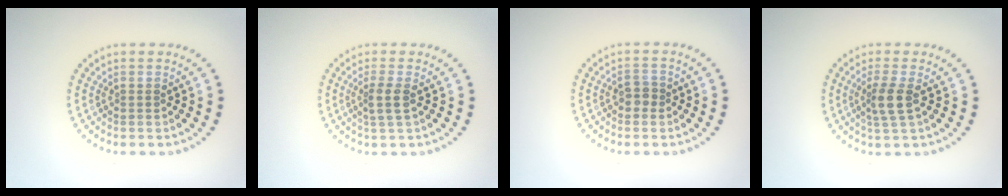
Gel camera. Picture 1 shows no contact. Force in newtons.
{"total": 1.8, "press": 1.5, "slide": 0.9}
{"total": 1.5, "press": 1.4, "slide": 0.3}
{"total": 2.4, "press": 1.9, "slide": 1.4}